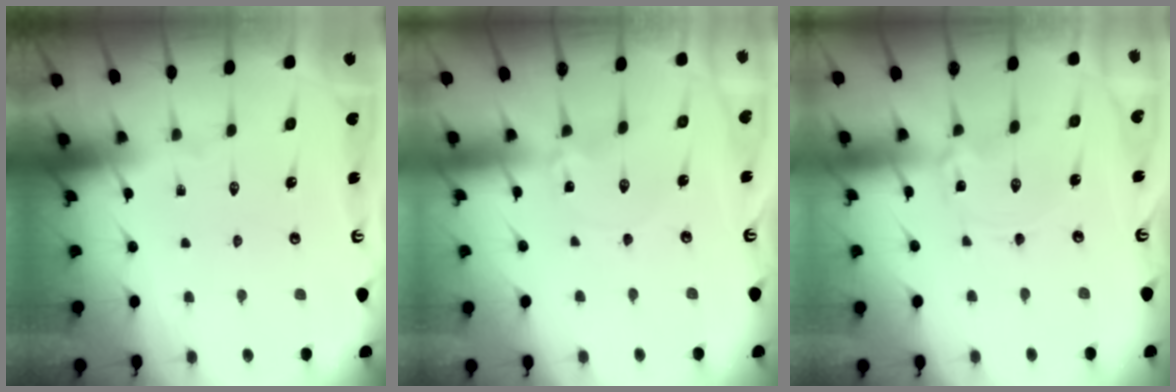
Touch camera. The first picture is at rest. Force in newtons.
{"total": 0.9, "press": 0.9, "slide": 0.2}
{"total": 1.2, "press": 1.2, "slide": 0.3}